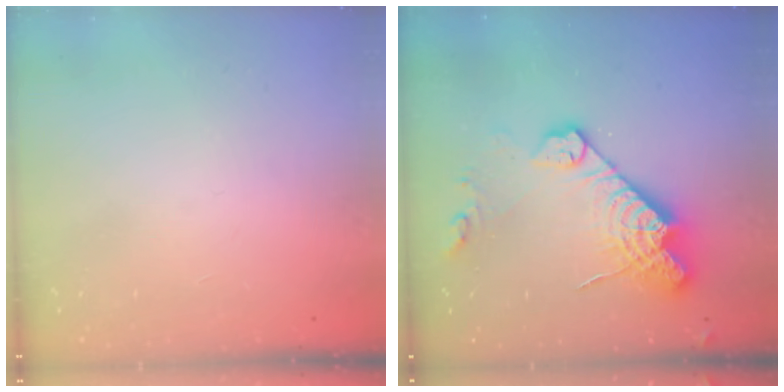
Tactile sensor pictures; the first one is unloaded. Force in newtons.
{"total": 17.7, "press": 17.6, "slide": 1.7}